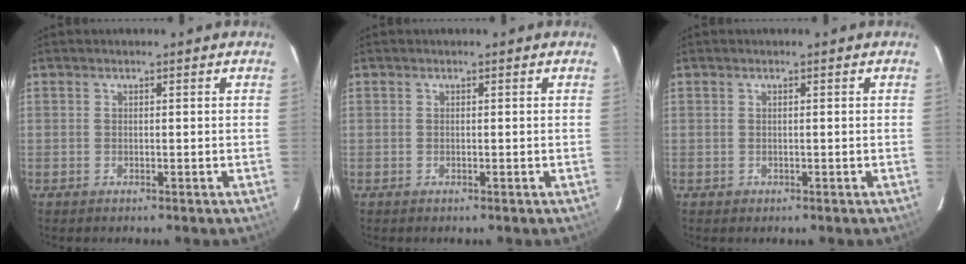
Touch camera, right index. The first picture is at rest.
{"total": 0.0}
{"total": 0.7, "force": [-0.2, 0.7, 0.0], "torque": [0.002, 0.001, 0.002]}